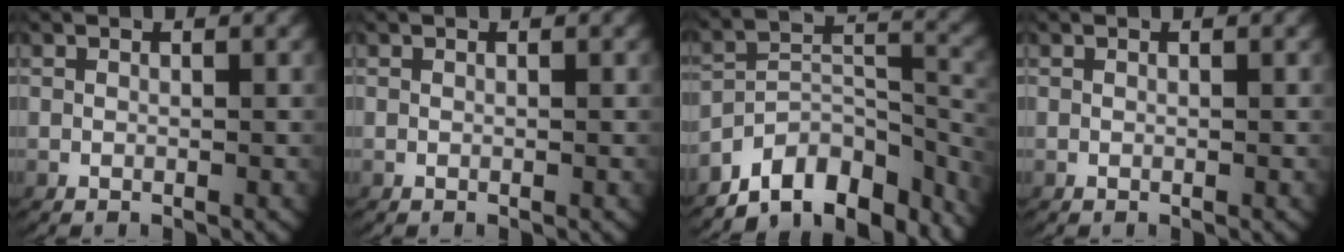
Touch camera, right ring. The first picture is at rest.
{"total": 0.0}
{"total": 12.1, "force": [-8.7, 6.2, 5.7], "torque": [-0.081, -0.044, -0.122]}
{"total": 0.0}